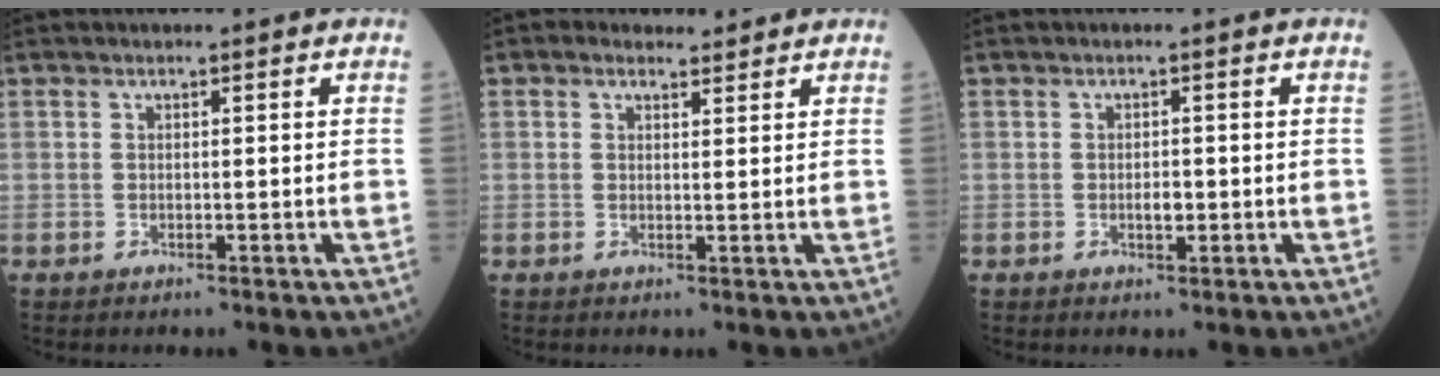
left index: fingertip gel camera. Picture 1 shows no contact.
{"total": 2.2, "force": [1.7, 1.3, 0.3], "torque": [-0.009, 0.012, 0.025]}
{"total": 1.5, "force": [-0.4, 0.7, 1.2], "torque": [-0.021, 0.000, -0.006]}